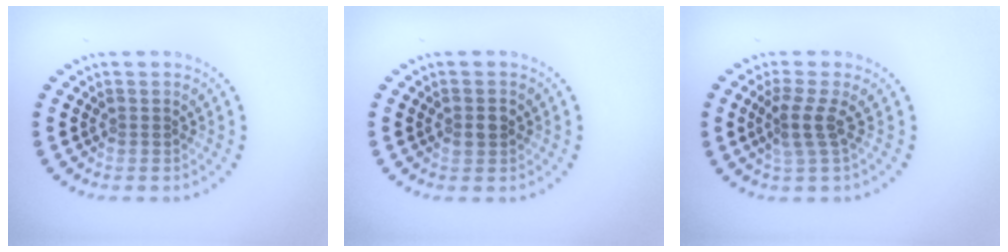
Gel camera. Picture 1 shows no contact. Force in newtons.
{"total": 1.1, "press": 1.1, "slide": 0.1}
{"total": 2.4, "press": 1.7, "slide": 1.8}